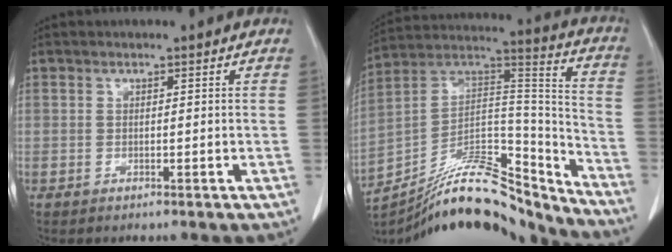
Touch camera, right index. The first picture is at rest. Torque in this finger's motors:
{"motor_torque": [0.24, -0.32, 0.09, 0.05]}